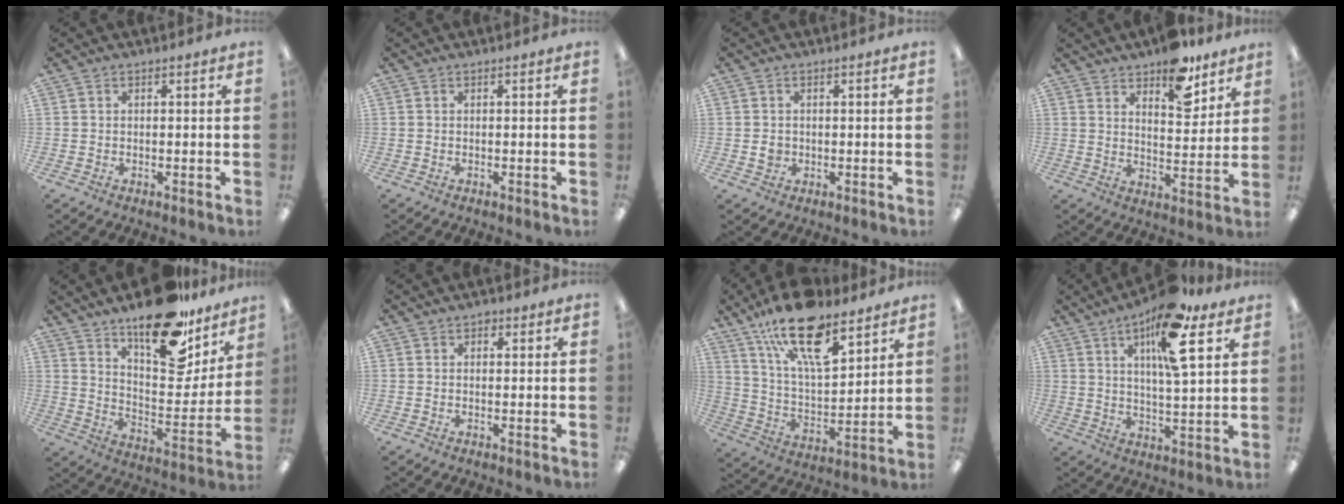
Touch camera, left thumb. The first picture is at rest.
{"total": 0.0}
{"total": 2.2, "force": [-0.1, 1.9, 1.0], "torque": [-0.011, 0.001, -0.005]}
{"total": 11.6, "force": [8.6, 5.2, 5.8], "torque": [-0.060, -0.053, 0.148]}
{"total": 21.9, "force": [16.4, 8.6, 11.7], "torque": [-0.159, -0.114, 0.276]}
{"total": 1.3, "force": [0.6, 0.9, 0.6], "torque": [0.001, -0.004, 0.008]}
{"total": 20.7, "force": [13.3, 8.2, 13.5], "torque": [-0.226, -0.070, 0.230]}
{"total": 15.2, "force": [8.5, 4.3, 11.9], "torque": [-0.189, -0.032, 0.135]}